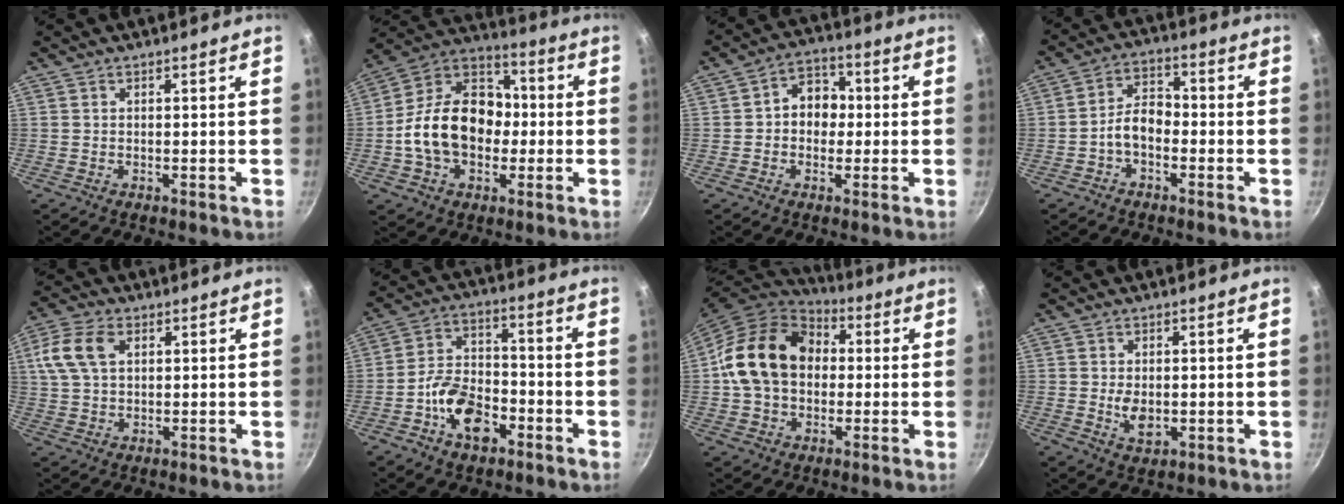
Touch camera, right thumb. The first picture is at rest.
{"total": 19.5, "force": [-1.8, 14.3, 13.1], "torque": [-0.195, 0.048, -0.046]}
{"total": 8.0, "force": [0.1, 6.4, 4.7], "torque": [-0.023, 0.018, -0.010]}
{"total": 6.2, "force": [-2.2, 3.9, 4.3], "torque": [-0.060, 0.034, -0.047]}
{"total": 9.4, "force": [2.9, 6.1, 6.6], "torque": [-0.130, 0.009, 0.048]}
{"total": 11.6, "force": [-5.2, 7.1, 7.6], "torque": [-0.115, 0.045, -0.101]}
{"total": 18.0, "force": [1.7, 13.8, 11.4], "torque": [-0.178, 0.035, 0.021]}
{"total": 4.5, "force": [-0.3, 2.9, 3.5], "torque": [-0.058, -0.010, 0.001]}